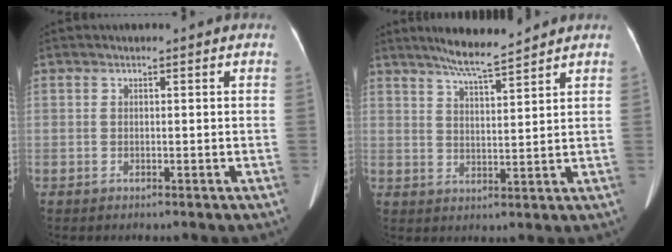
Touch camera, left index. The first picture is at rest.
{"total": 4.5, "force": [4.1, -0.6, 1.8], "torque": [-0.039, -0.002, 0.076]}